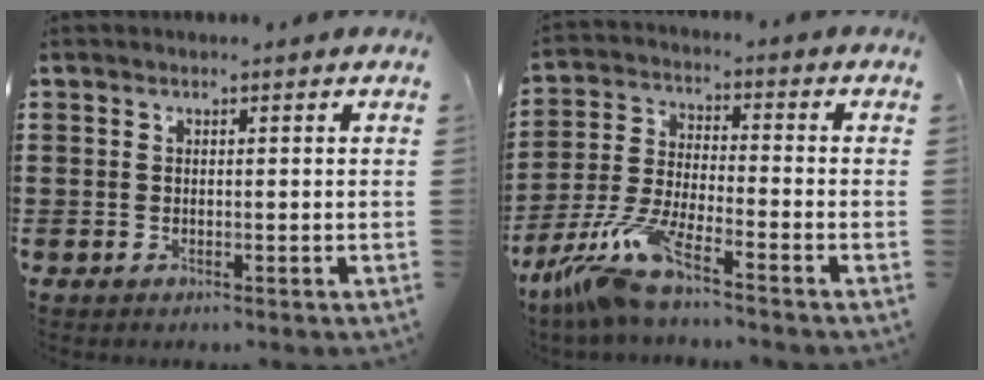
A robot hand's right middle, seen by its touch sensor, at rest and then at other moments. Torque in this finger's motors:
{"motor_torque": [2.14, 0.00, 0.28, 0.21]}